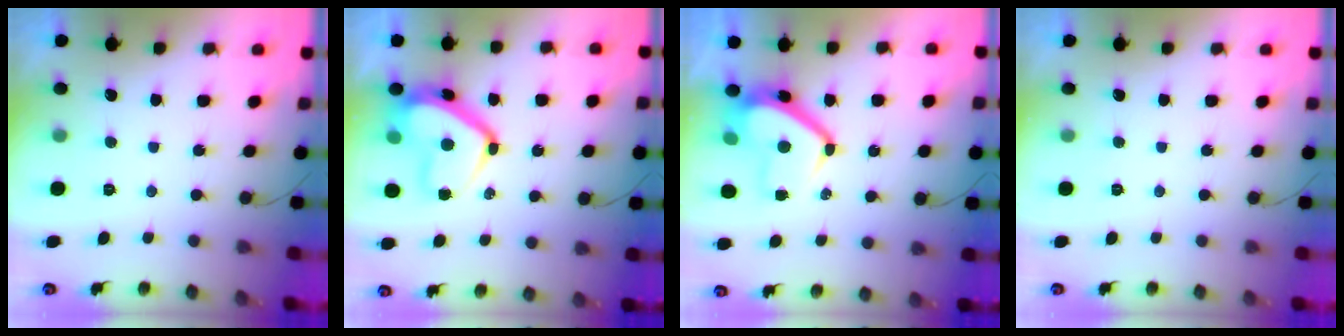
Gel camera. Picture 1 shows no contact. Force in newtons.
{"total": 16.1, "press": 16.0, "slide": 1.8}
{"total": 12.1, "press": 12.0, "slide": 1.0}
{"total": 0.0}